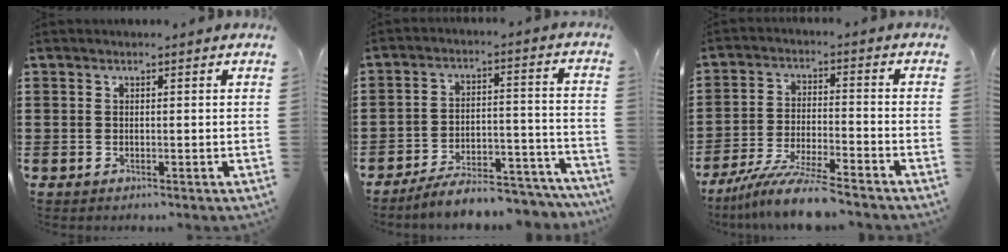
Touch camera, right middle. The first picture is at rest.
{"total": 7.2, "force": [-6.8, 0.8, 2.3], "torque": [-0.033, 0.016, -0.129]}
{"total": 9.1, "force": [-7.9, 0.3, 4.5], "torque": [-0.093, 0.000, -0.155]}